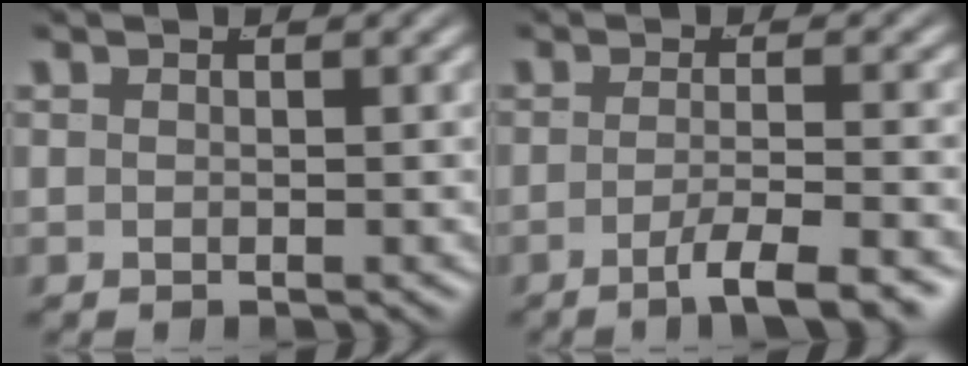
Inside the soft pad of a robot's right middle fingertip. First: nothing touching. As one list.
[{"total": 4.8, "force": [-3.4, 0.3, 3.4], "torque": [-0.055, -0.014, -0.049]}]